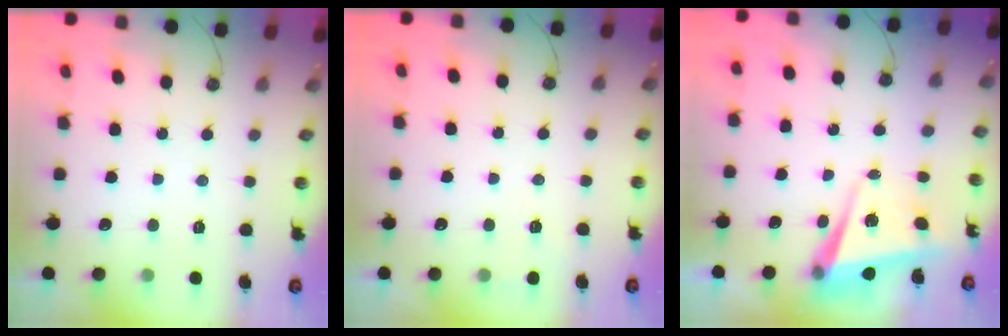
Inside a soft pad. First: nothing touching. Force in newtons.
{"total": 2.7, "press": 2.6, "slide": 0.8}
{"total": 5.3, "press": 5.2, "slide": 1.1}